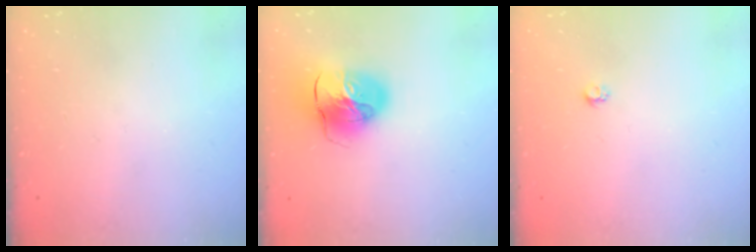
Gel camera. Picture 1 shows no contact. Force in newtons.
{"total": 14.1, "press": 14.0, "slide": 2.0}
{"total": 3.2, "press": 3.2, "slide": 0.3}